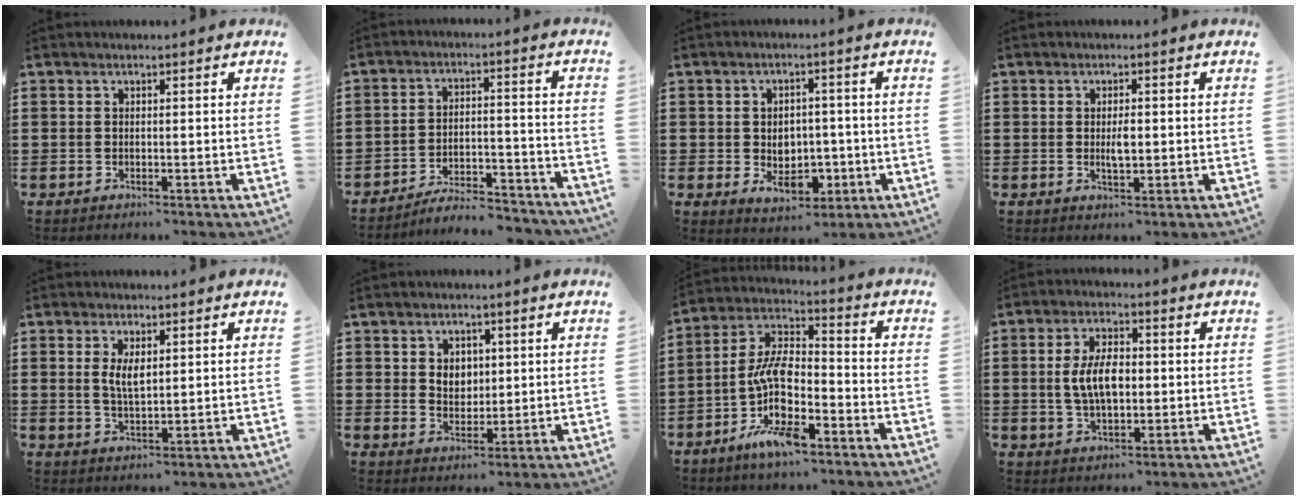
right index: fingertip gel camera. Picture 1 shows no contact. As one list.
[{"total": 5.8, "force": [-5.6, 0.6, 1.6], "torque": [-0.025, 0.009, -0.107]}, {"total": 5.2, "force": [-0.9, 4.2, 3.0], "torque": [-0.038, 0.003, -0.021]}, {"total": 2.5, "force": [0.0, 0.9, 2.4], "torque": [-0.044, -0.001, -0.001]}, {"total": 3.6, "force": [1.0, 1.5, 3.2], "torque": [-0.057, 0.002, 0.015]}, {"total": 3.4, "force": [1.0, 2.9, 1.5], "torque": [-0.031, 0.009, 0.014]}, {"total": 10.8, "force": [-5.0, 4.4, 8.5], "torque": [-0.191, -0.009, -0.099]}, {"total": 6.9, "force": [0.3, 3.6, 5.9], "torque": [-0.118, 0.005, -0.002]}]